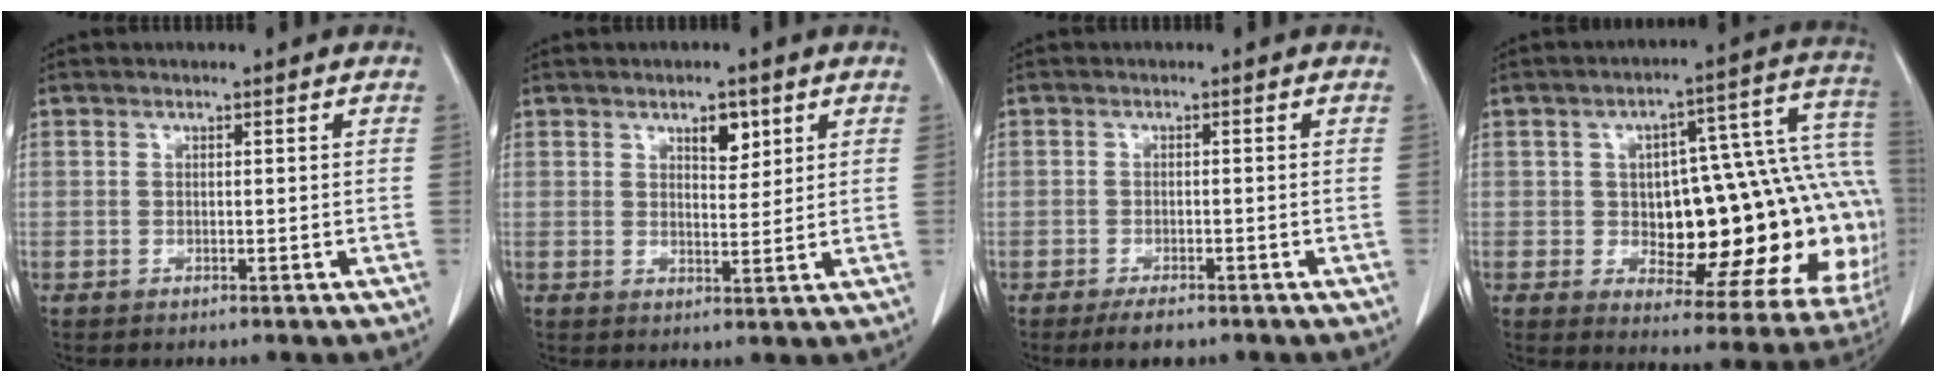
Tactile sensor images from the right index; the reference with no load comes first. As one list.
[{"total": 3.6, "force": [2.1, 1.5, 2.5], "torque": [-0.036, -0.003, 0.034]}, {"total": 3.2, "force": [-2.4, 1.0, 1.8], "torque": [-0.034, -0.004, -0.035]}, {"total": 24.5, "force": [-2.2, 8.0, 23.0], "torque": [-0.213, 0.049, -0.004]}]